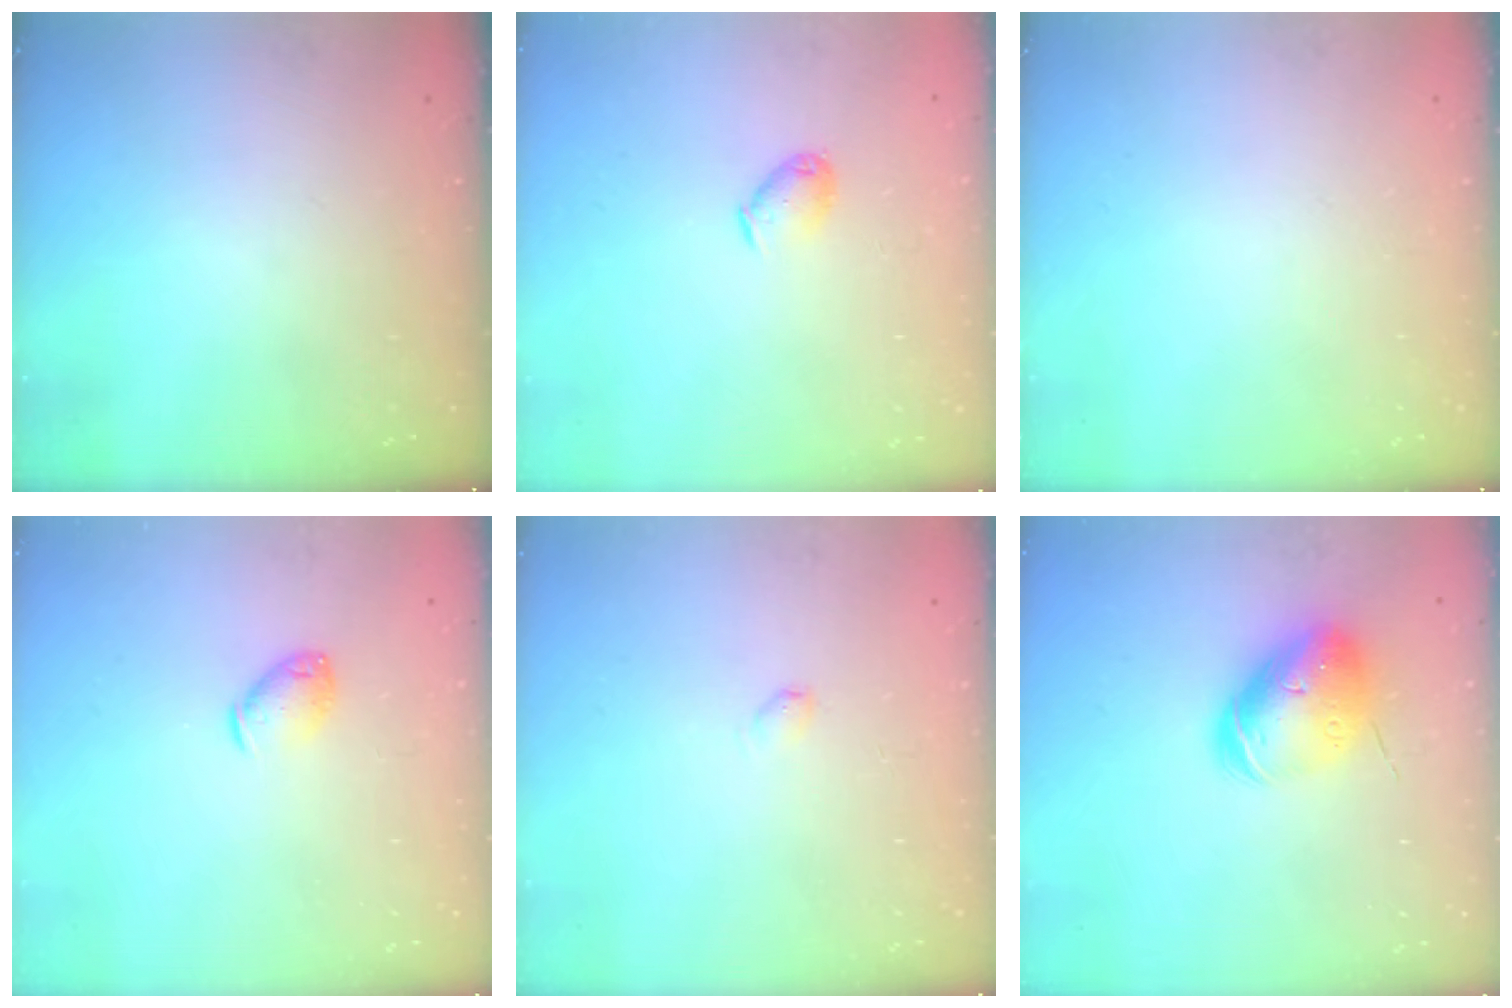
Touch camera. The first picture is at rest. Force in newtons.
{"total": 6.3, "press": 6.2, "slide": 0.7}
{"total": 0.0}
{"total": 6.8, "press": 6.8, "slide": 1.1}
{"total": 2.5, "press": 2.5, "slide": 0.4}
{"total": 12.9, "press": 12.8, "slide": 2.0}